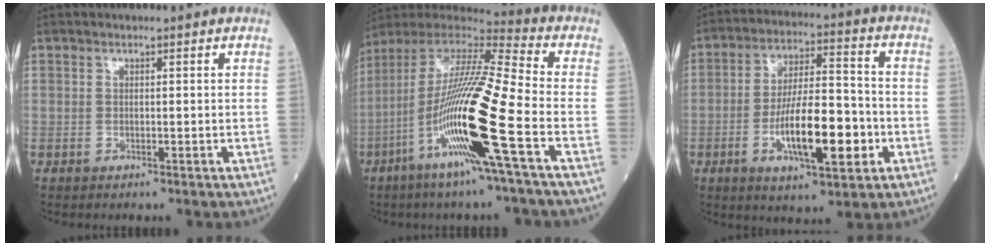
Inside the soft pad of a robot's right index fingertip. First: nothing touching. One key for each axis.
{"total": 21.7, "fx": -7.3, "fy": 0.5, "fz": 20.4, "tx": -0.426, "ty": -0.036, "tz": -0.148}
{"total": 14.4, "fx": -4.2, "fy": 4.1, "fz": 13.1, "tx": -0.235, "ty": 0.005, "tz": -0.068}